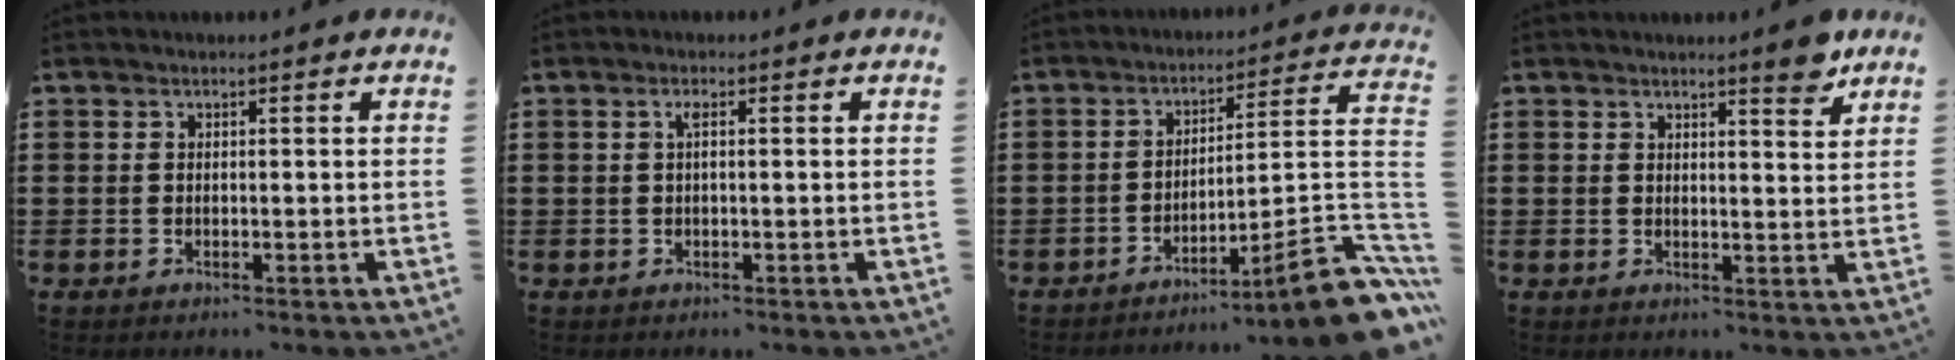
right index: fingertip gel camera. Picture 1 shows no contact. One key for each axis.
{"total": 1.2, "fx": 0.2, "fy": 0.2, "fz": 1.2, "tx": -0.025, "ty": 0.003, "tz": 0.002}
{"total": 10.7, "fx": -6.6, "fy": 1.2, "fz": 8.3, "tx": -0.110, "ty": 0.004, "tz": -0.121}
{"total": 3.7, "fx": 3.2, "fy": 0.4, "fz": 1.8, "tx": -0.026, "ty": -0.007, "tz": 0.054}